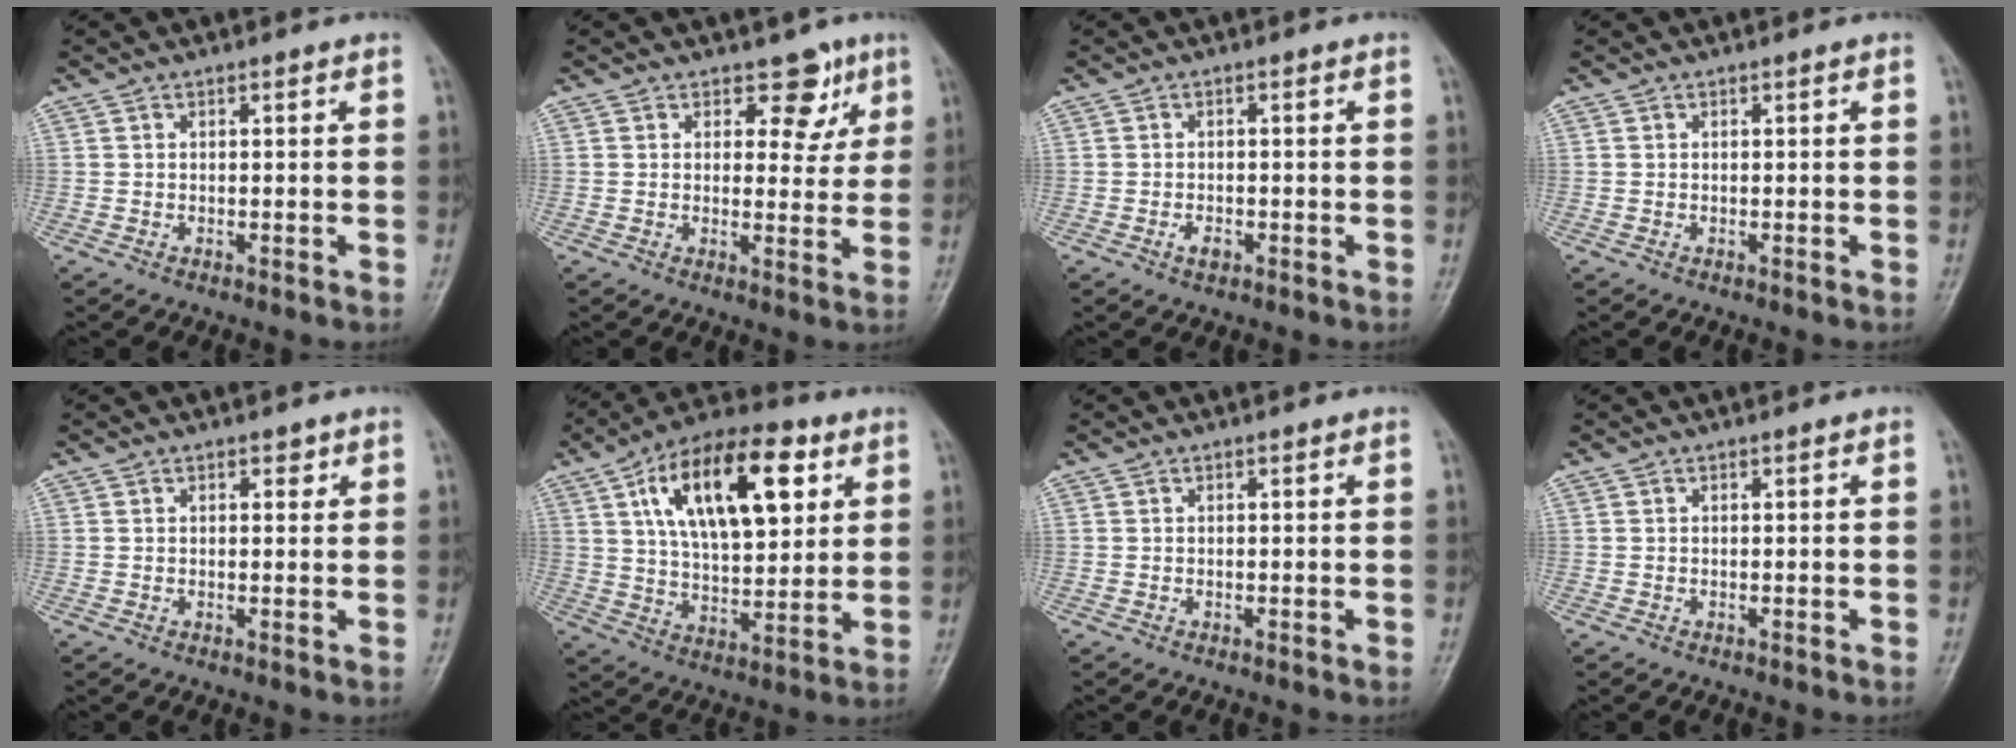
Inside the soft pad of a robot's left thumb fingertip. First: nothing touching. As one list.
[{"total": 5.6, "force": [3.2, 3.7, 2.7], "torque": [0.004, -0.015, 0.038]}, {"total": 1.9, "force": [-0.8, 1.1, 1.3], "torque": [-0.019, 0.003, -0.014]}, {"total": 0.0}, {"total": 1.5, "force": [0.9, 0.8, 0.8], "torque": [0.001, -0.002, 0.009]}, {"total": 20.8, "force": [7.8, 10.0, 16.5], "torque": [-0.238, -0.016, 0.127]}, {"total": 0.0}, {"total": 0.0}]